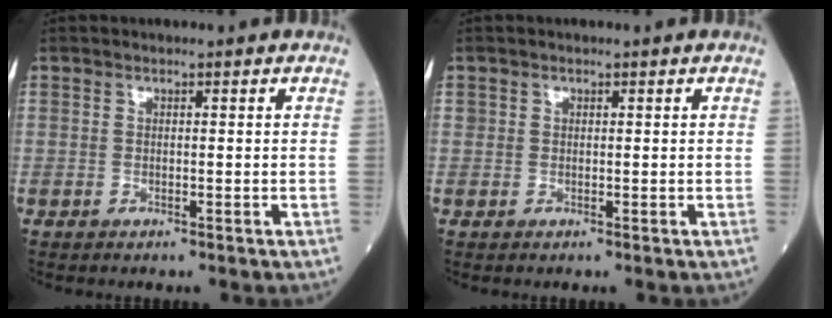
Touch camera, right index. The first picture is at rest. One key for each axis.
{"total": 0.6, "fx": 0.2, "fy": 0.5, "fz": 0.0, "tx": 0.005, "ty": 0.009, "tz": 0.006}